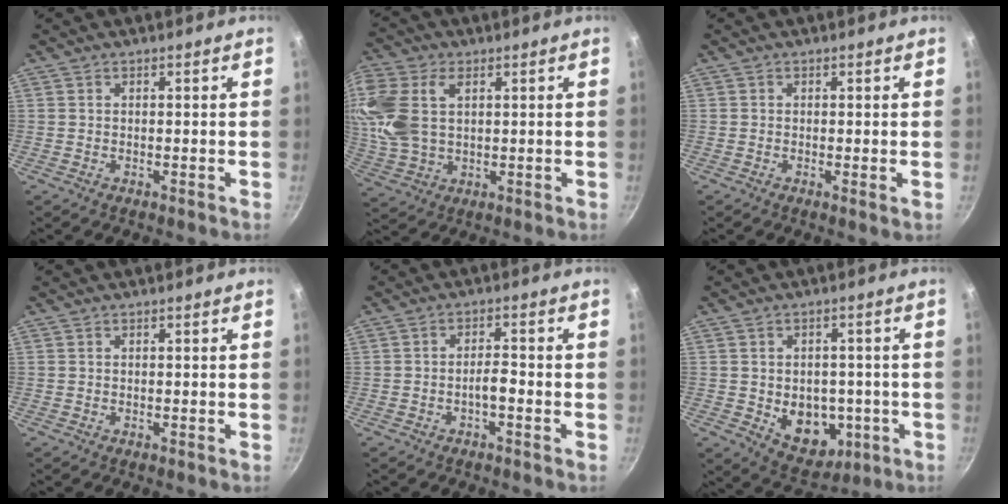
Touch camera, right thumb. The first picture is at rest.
{"total": 13.5, "force": [3.5, 8.6, 9.9], "torque": [-0.210, -0.001, 0.071]}
{"total": 0.7, "force": [0.0, 0.1, 0.7], "torque": [-0.011, -0.008, -0.005]}
{"total": 0.0}
{"total": 2.7, "force": [-1.4, 0.7, 2.2], "torque": [-0.036, 0.019, -0.024]}
{"total": 11.4, "force": [-2.2, 8.6, 7.2], "torque": [-0.064, -0.002, -0.012]}